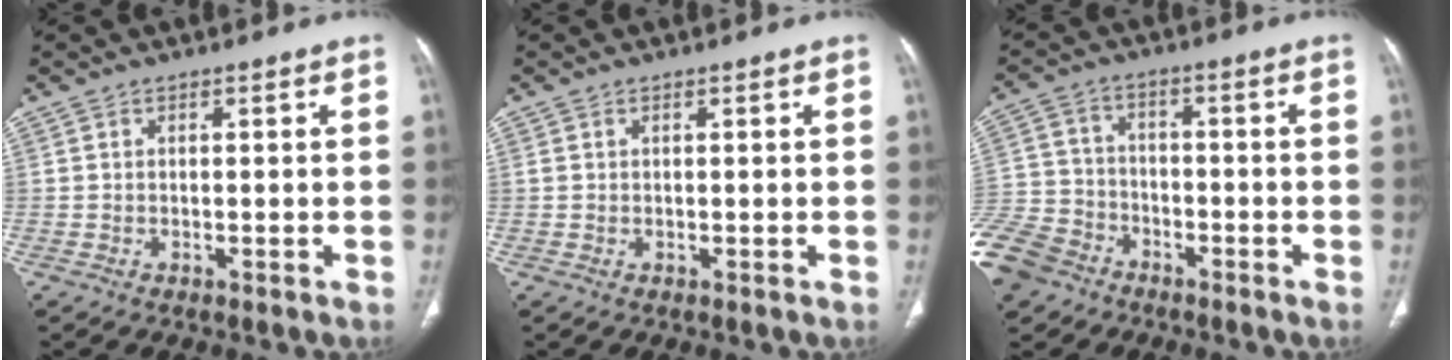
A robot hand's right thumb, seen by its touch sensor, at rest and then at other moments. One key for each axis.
{"total": 0.5, "fx": 0.3, "fy": 0.3, "fz": 0.3, "tx": -0.007, "ty": 0.007, "tz": 0.007}
{"total": 12.6, "fx": -8.0, "fy": 8.9, "fz": 4.0, "tx": -0.102, "ty": 0.034, "tz": -0.154}